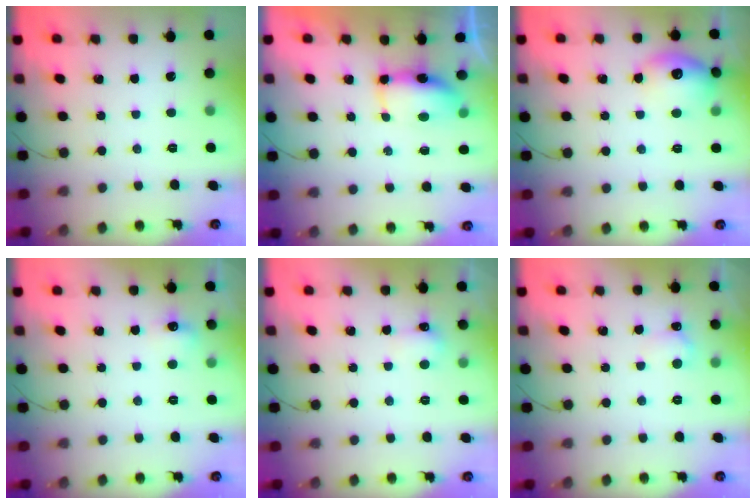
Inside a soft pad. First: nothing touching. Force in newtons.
{"total": 13.2, "press": 8.8, "slide": 9.9}
{"total": 13.3, "press": 13.3, "slide": 0.9}
{"total": 6.3, "press": 6.0, "slide": 1.9}
{"total": 4.3, "press": 4.1, "slide": 1.1}
{"total": 5.7, "press": 5.5, "slide": 1.7}